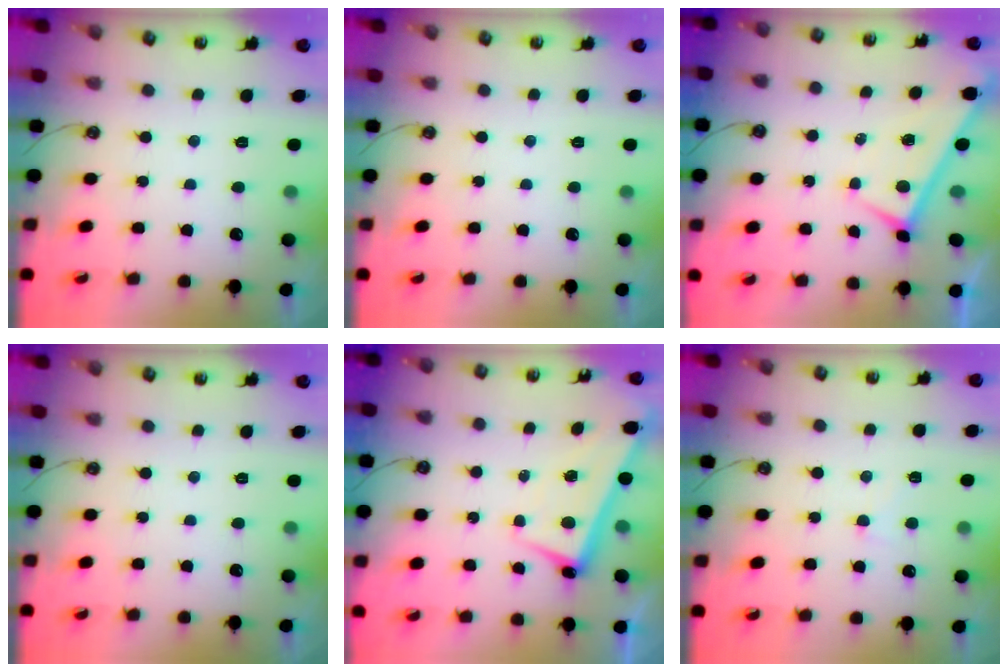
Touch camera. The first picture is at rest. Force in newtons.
{"total": 0.0}
{"total": 0.0}
{"total": 0.0}
{"total": 2.5, "press": 2.4, "slide": 0.7}
{"total": 0.8, "press": 0.1, "slide": 0.8}